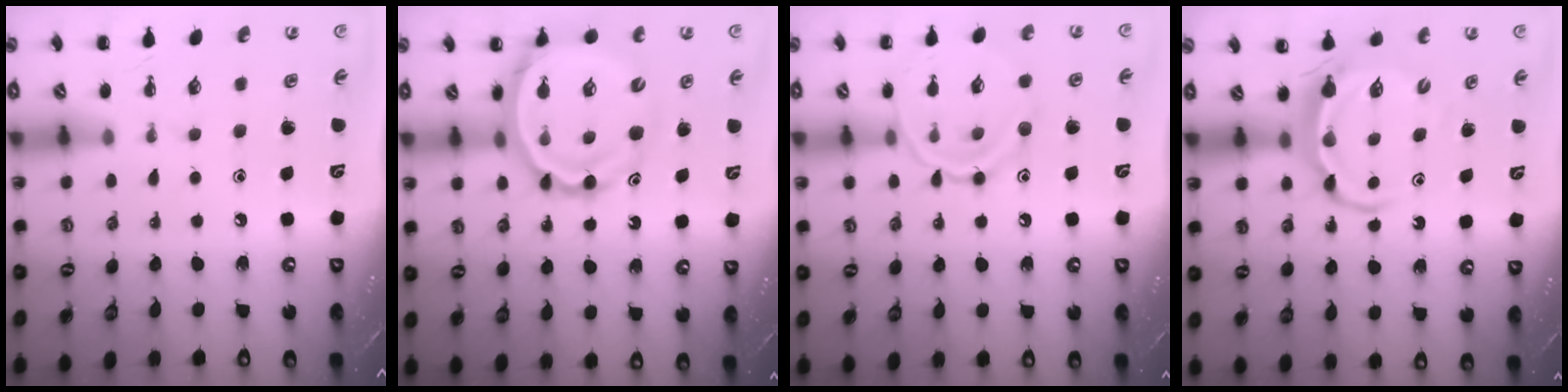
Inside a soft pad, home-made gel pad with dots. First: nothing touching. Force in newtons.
{"total": 14.7, "press": 14.1, "slide": 4.2}
{"total": 12.6, "press": 12.6, "slide": 0.6}
{"total": 5.5, "press": 5.5, "slide": 0.5}